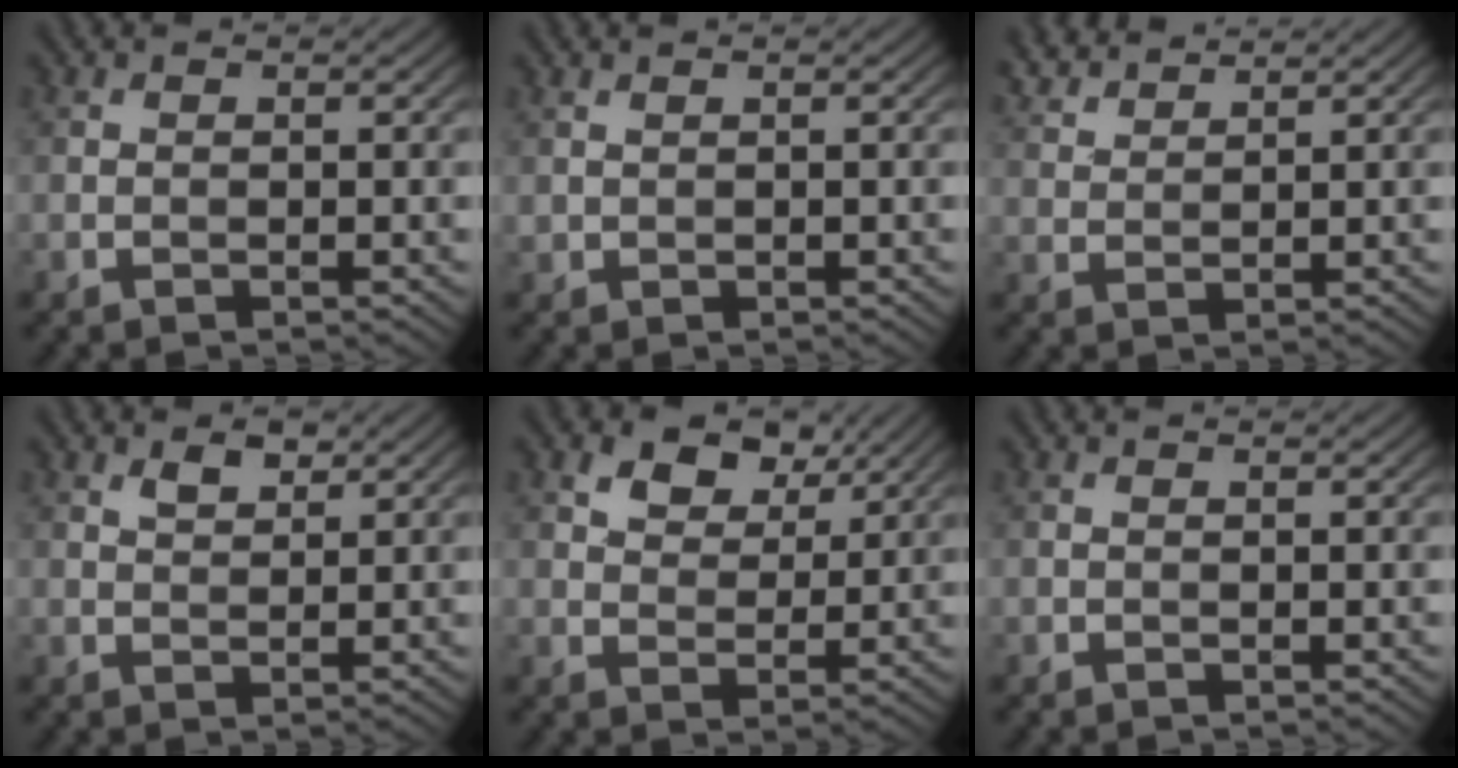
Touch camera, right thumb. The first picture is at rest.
{"total": 0.7, "force": [0.6, 0.2, 0.2], "torque": [-0.011, 0.001, 0.018]}
{"total": 4.1, "force": [3.8, 0.7, 1.6], "torque": [-0.044, 0.007, 0.079]}
{"total": 1.8, "force": [1.2, 0.8, 1.0], "torque": [-0.020, 0.000, 0.024]}
{"total": 5.9, "force": [3.6, 3.5, 3.1], "torque": [-0.061, -0.002, 0.062]}
{"total": 0.0}